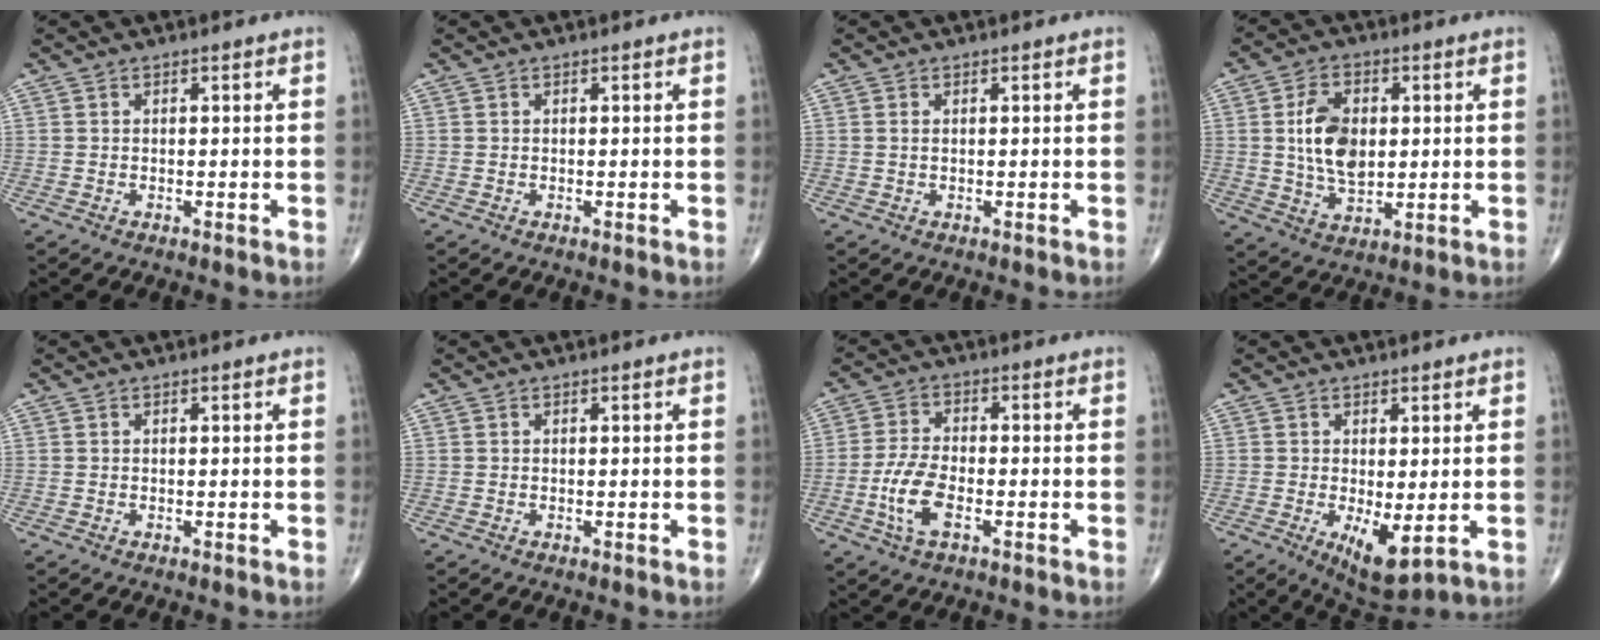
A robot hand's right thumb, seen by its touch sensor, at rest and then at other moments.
{"total": 0.0}
{"total": 0.6, "force": [0.2, 0.3, 0.5], "torque": [-0.013, 0.004, 0.004]}
{"total": 10.6, "force": [1.2, 6.5, 8.3], "torque": [-0.138, -0.007, 0.027]}
{"total": 0.0}
{"total": 0.0}
{"total": 7.6, "force": [-2.6, 3.4, 6.2], "torque": [-0.135, 0.011, -0.051]}
{"total": 6.9, "force": [-1.3, 2.6, 6.3], "torque": [-0.098, -0.019, -0.009]}